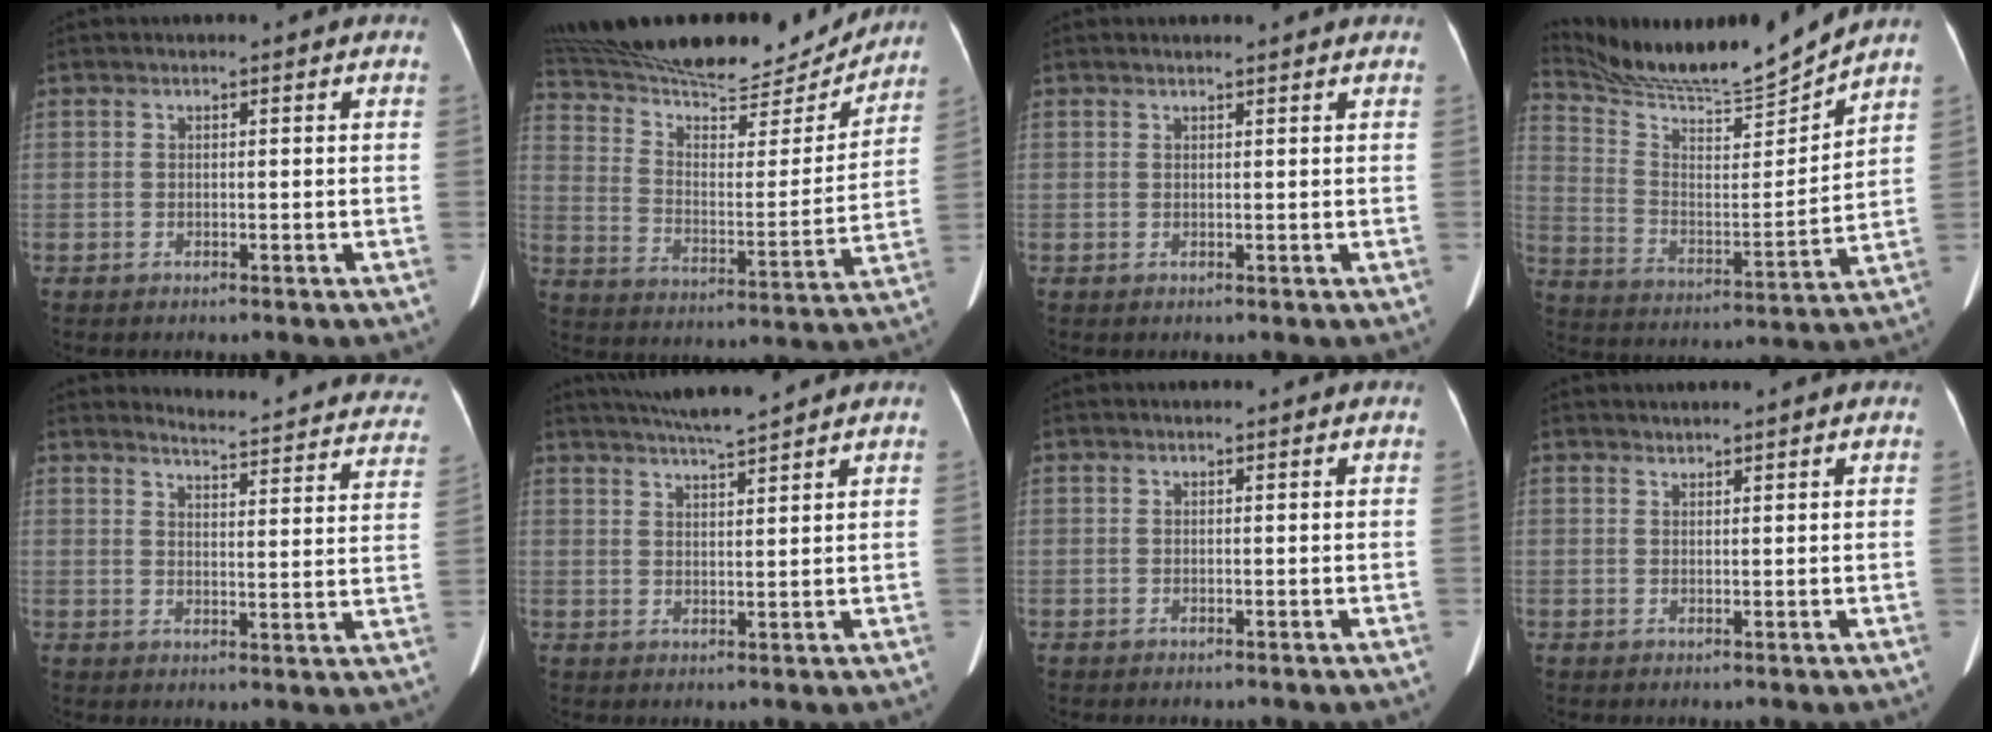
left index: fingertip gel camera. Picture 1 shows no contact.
{"total": 24.3, "force": [22.5, 4.6, 8.1], "torque": [-0.150, -0.021, 0.331]}
{"total": 2.3, "force": [2.3, 0.2, 0.5], "torque": [-0.012, 0.013, 0.029]}
{"total": 15.0, "force": [14.4, -1.7, 3.9], "torque": [-0.085, -0.029, 0.255]}
{"total": 20.4, "force": [19.5, 2.9, 5.2], "torque": [-0.051, -0.077, 0.207]}
{"total": 7.4, "force": [6.7, -0.7, 3.1], "torque": [-0.056, 0.011, 0.109]}
{"total": 0.0}
{"total": 1.4, "force": [1.4, 0.1, 0.2], "torque": [-0.005, 0.015, 0.028]}